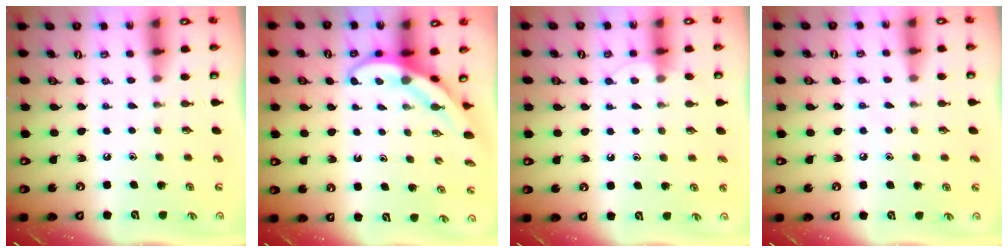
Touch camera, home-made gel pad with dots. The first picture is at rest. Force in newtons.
{"total": 4.0, "press": 4.0, "slide": 0.4}
{"total": 4.5, "press": 4.4, "slide": 0.4}
{"total": 4.0, "press": 4.0, "slide": 0.5}